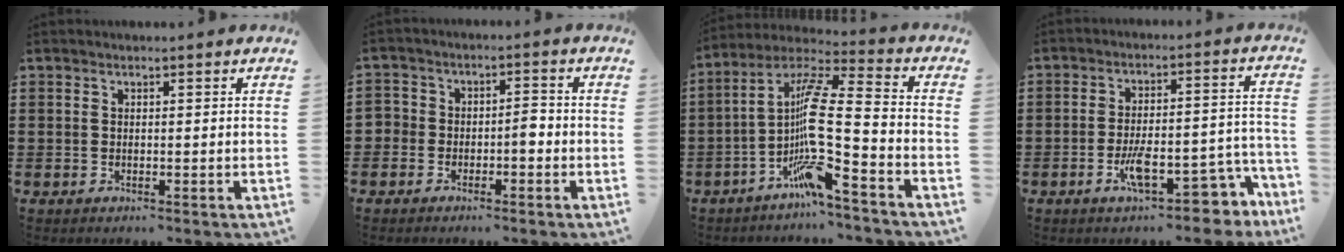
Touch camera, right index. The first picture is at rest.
{"total": 2.9, "force": [-1.7, 2.0, 1.3], "torque": [-0.033, 0.008, -0.038]}
{"total": 11.4, "force": [-5.5, 0.0, 9.9], "torque": [-0.225, -0.035, -0.125]}
{"total": 8.7, "force": [-4.6, 2.4, 7.0], "torque": [-0.117, -0.001, -0.081]}